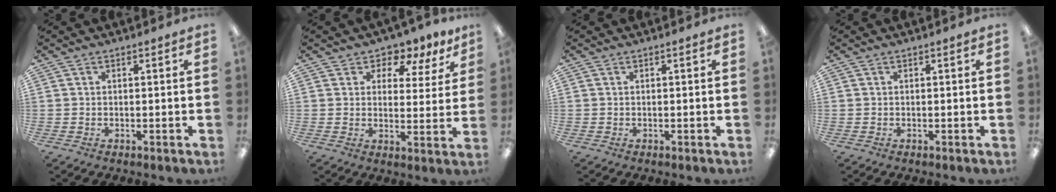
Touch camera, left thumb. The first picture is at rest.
{"total": 5.8, "force": [4.7, 2.9, 1.7], "torque": [-0.026, -0.035, 0.080]}
{"total": 0.0}
{"total": 0.0}